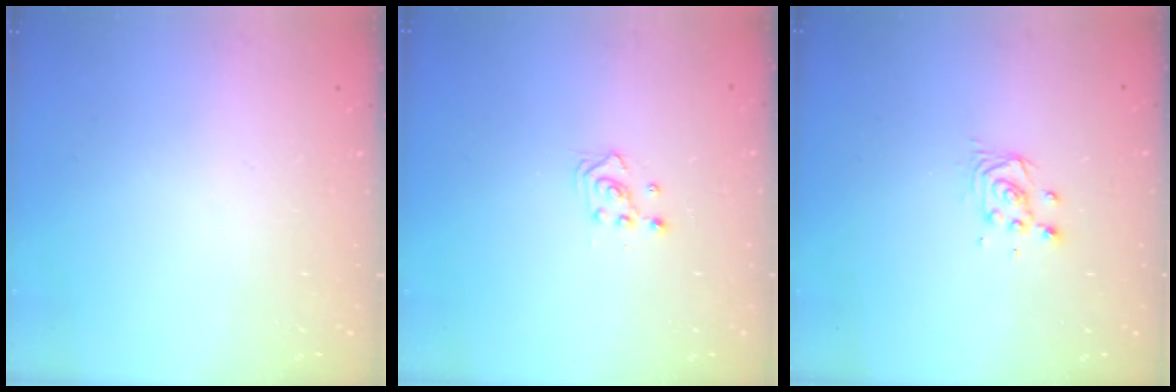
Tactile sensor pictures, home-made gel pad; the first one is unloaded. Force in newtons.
{"total": 2.3, "press": 2.3, "slide": 0.3}
{"total": 3.7, "press": 3.7, "slide": 0.3}